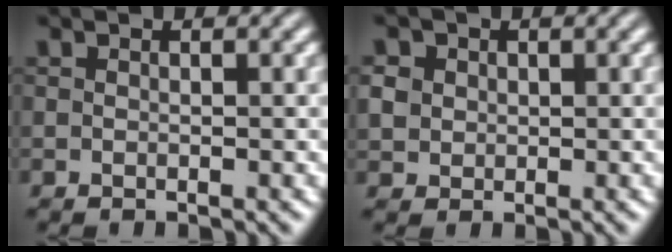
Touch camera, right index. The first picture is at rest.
{"total": 2.0, "force": [0.7, 1.7, 0.9], "torque": [-0.021, -0.005, 0.020]}